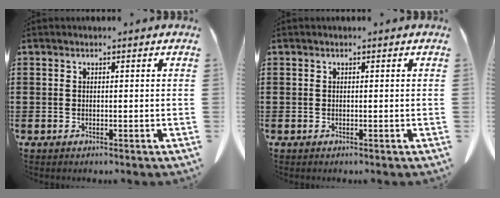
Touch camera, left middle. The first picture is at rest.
{"total": 0.0}